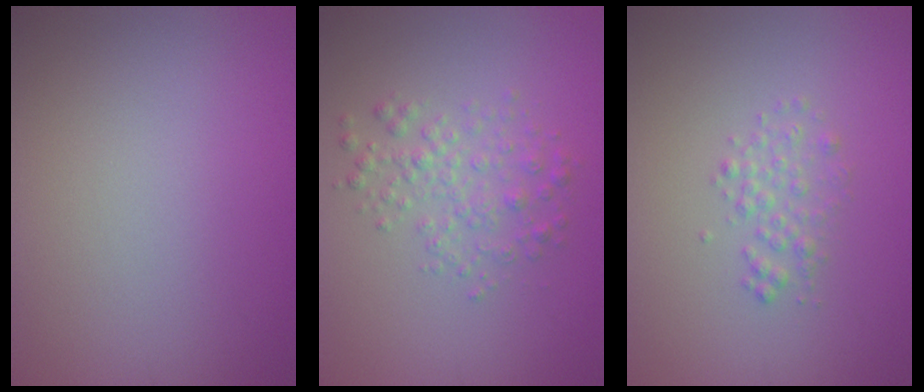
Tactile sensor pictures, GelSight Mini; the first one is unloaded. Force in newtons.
{"total": 2.5, "press": 2.5, "slide": 0.1}
{"total": 1.5, "press": 1.5, "slide": 0.0}